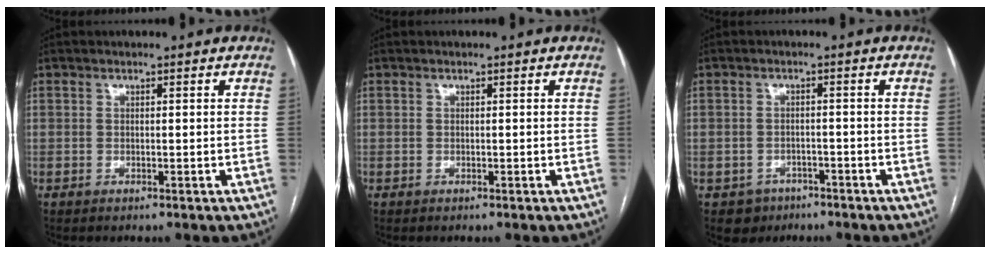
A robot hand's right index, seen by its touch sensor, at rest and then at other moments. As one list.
[{"total": 0.0}, {"total": 3.5, "force": [-1.9, 3.0, 0.0], "torque": [0.007, 0.012, -0.025]}]